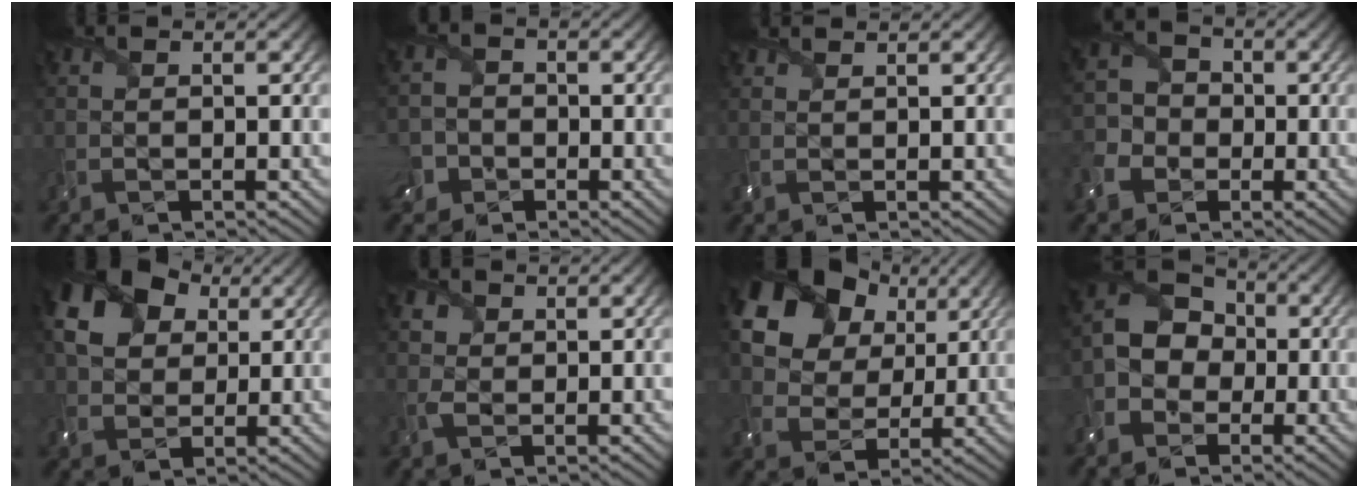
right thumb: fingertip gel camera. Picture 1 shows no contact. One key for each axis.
{"total": 4.7, "fx": -2.2, "fy": 3.9, "fz": 1.4, "tx": -0.033, "ty": -0.007, "tz": -0.054}
{"total": 1.4, "fx": 1.3, "fy": 0.2, "fz": 0.4, "tx": -0.019, "ty": 0.004, "tz": 0.029}
{"total": 6.8, "fx": -2.9, "fy": 5.7, "fz": 2.5, "tx": -0.063, "ty": -0.012, "tz": -0.067}
{"total": 10.8, "fx": 4.1, "fy": 7.8, "fz": 6.2, "tx": -0.156, "ty": 0.015, "tz": 0.067}
{"total": 2.1, "fx": 0.6, "fy": 1.8, "fz": 0.9, "tx": -0.029, "ty": 0.001, "tz": 0.008}
{"total": 18.5, "fx": 8.9, "fy": 13.4, "fz": 9.1, "tx": -0.241, "ty": 0.066, "tz": 0.183}
{"total": 7.9, "fx": -1.9, "fy": 6.7, "fz": 3.6, "tx": -0.070, "ty": -0.007, "tz": -0.051}